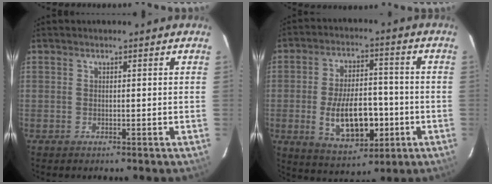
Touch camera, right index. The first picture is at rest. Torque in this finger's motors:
{"motor_torque": [1.23, -0.91, 0.69, 0.08]}